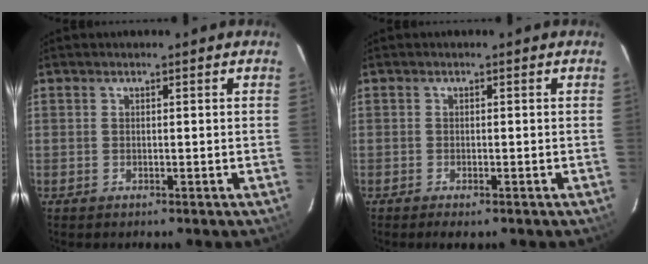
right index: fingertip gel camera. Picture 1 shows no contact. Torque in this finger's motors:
{"motor_torque": [0.12, 0.03, 0.10, 0.01]}